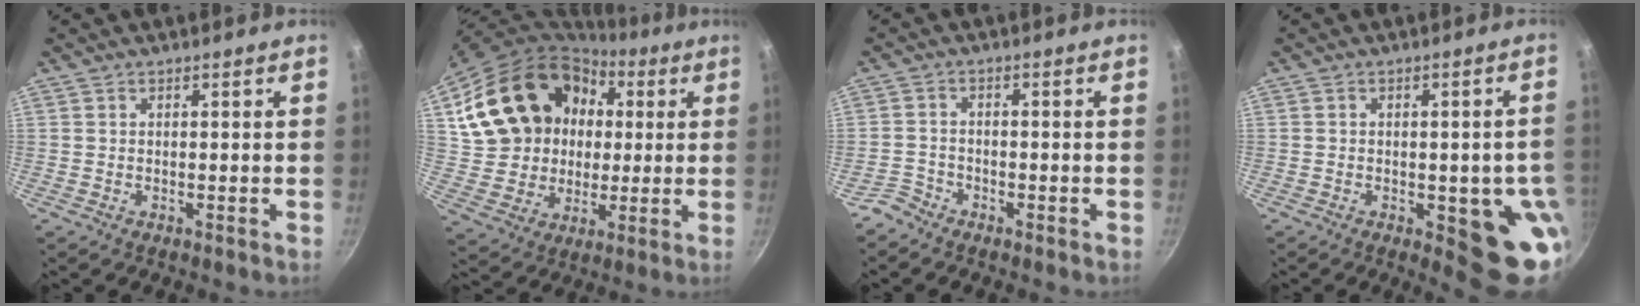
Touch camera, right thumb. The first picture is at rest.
{"total": 23.2, "force": [6.1, 18.6, 12.4], "torque": [-0.203, 0.034, 0.126]}
{"total": 3.0, "force": [-2.6, 1.6, 0.3], "torque": [-0.004, 0.028, -0.052]}
{"total": 11.7, "force": [-2.5, 4.5, 10.5], "torque": [-0.080, -0.003, -0.029]}